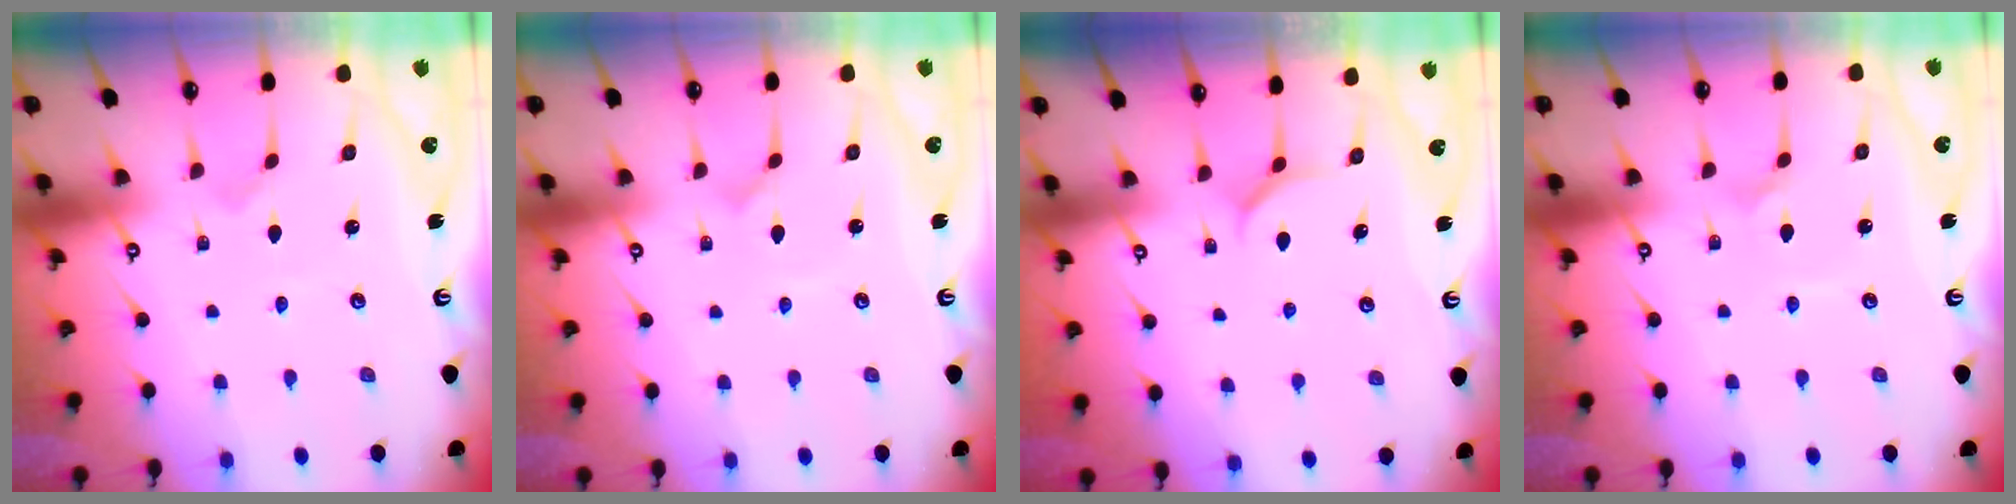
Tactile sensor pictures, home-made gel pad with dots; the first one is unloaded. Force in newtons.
{"total": 0.8, "press": 0.8, "slide": 0.1}
{"total": 5.3, "press": 5.3, "slide": 0.5}
{"total": 2.7, "press": 2.7, "slide": 0.2}